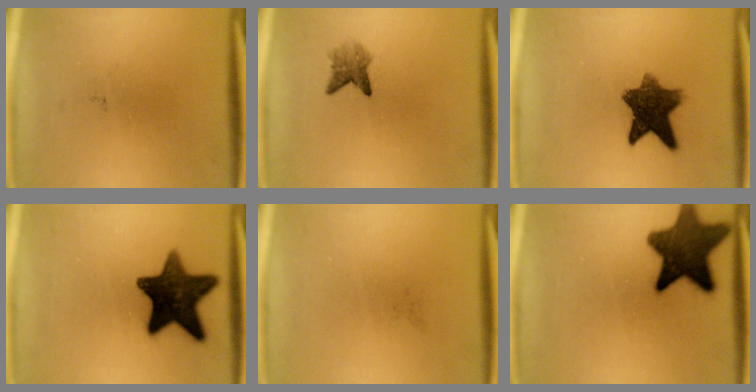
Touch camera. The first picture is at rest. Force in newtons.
{"total": 2.6}
{"total": 9.5}
{"total": 15.0}
{"total": 0.0}
{"total": 13.1}